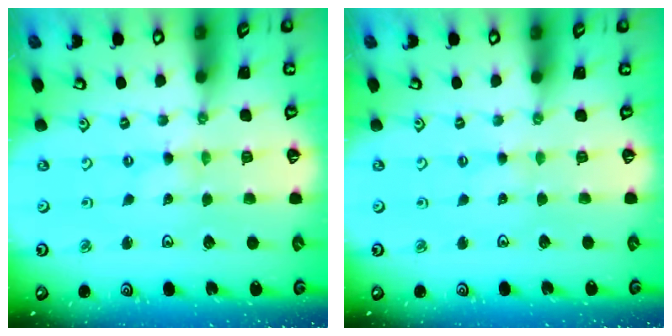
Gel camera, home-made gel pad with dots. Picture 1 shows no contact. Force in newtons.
{"total": 1.1, "press": 1.0, "slide": 0.3}